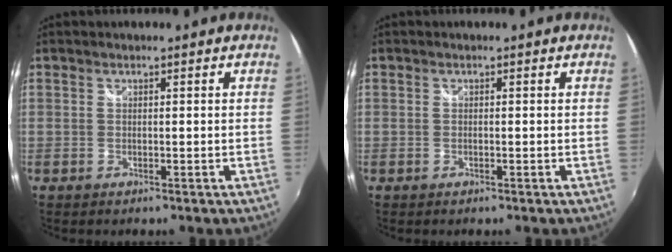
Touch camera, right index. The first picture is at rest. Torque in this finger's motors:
{"motor_torque": [-0.18, 0.10, -0.03, -0.01]}